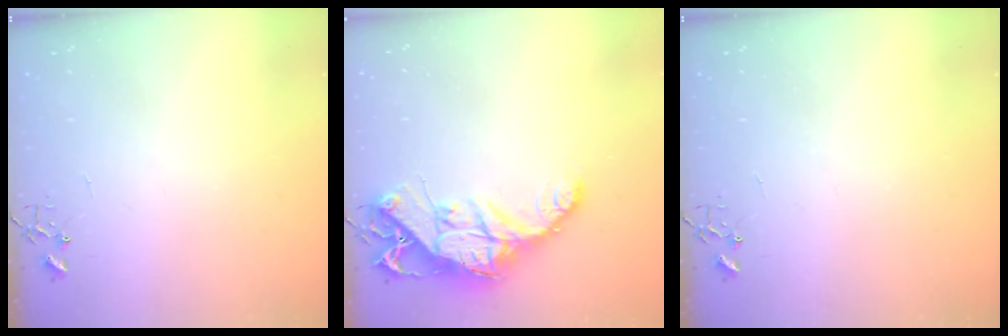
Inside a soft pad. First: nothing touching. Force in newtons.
{"total": 16.1, "press": 16.1, "slide": 1.6}
{"total": 0.0}